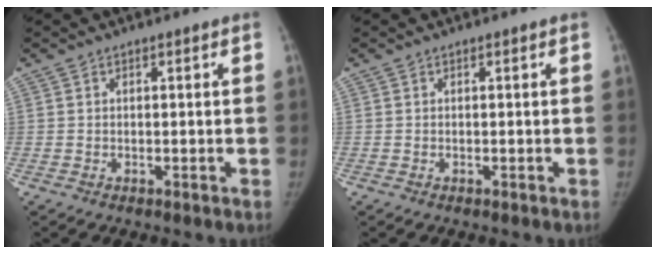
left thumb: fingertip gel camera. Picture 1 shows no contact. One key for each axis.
{"total": 0.0}